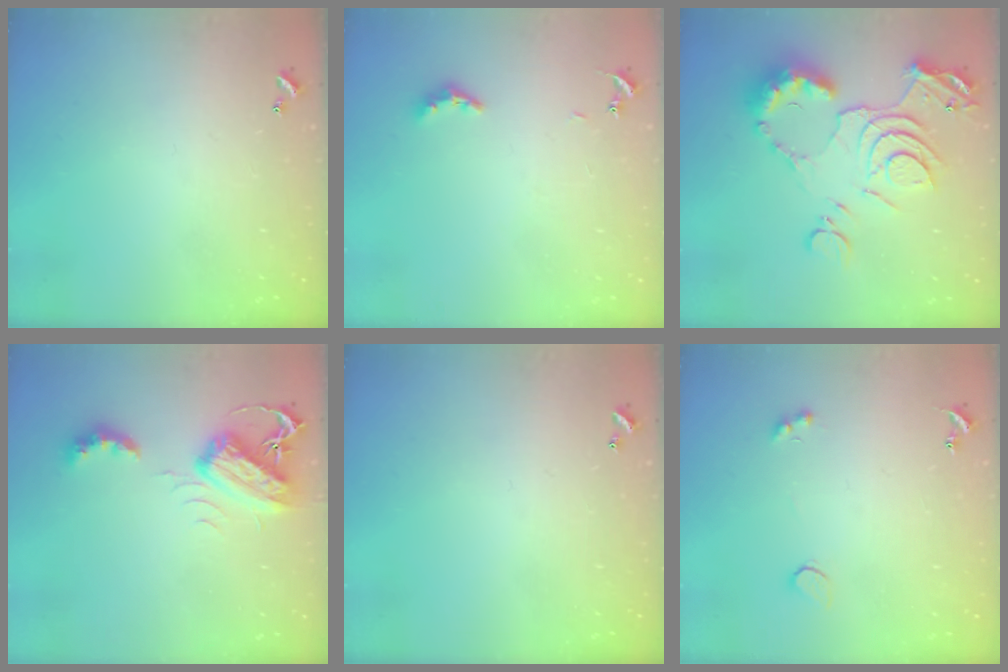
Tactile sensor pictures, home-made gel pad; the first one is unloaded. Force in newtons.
{"total": 5.4, "press": 5.4, "slide": 0.6}
{"total": 15.1, "press": 15.0, "slide": 1.6}
{"total": 7.0, "press": 7.0, "slide": 0.1}
{"total": 0.0}
{"total": 2.1, "press": 1.9, "slide": 1.0}